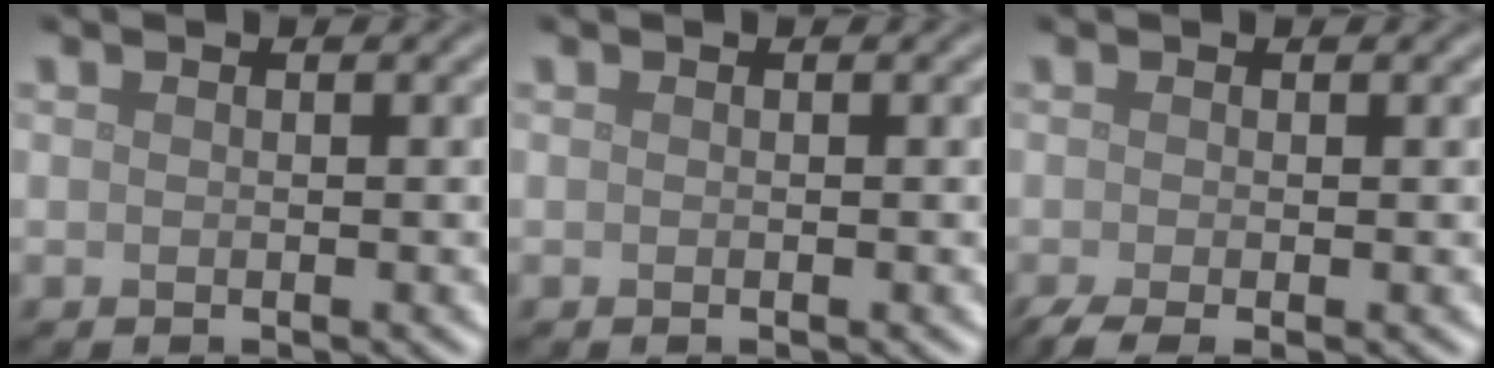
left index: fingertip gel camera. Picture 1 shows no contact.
{"total": 0.0}
{"total": 2.7, "force": [-1.2, 0.7, 2.3], "torque": [-0.040, -0.009, -0.026]}